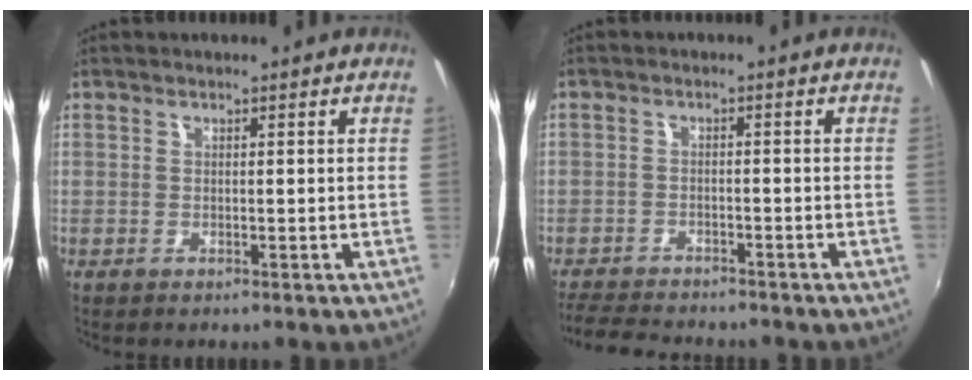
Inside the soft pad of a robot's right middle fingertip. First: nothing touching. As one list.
[{"total": 7.3, "force": [-6.6, 2.4, 1.9], "torque": [-0.067, 0.002, -0.108]}]